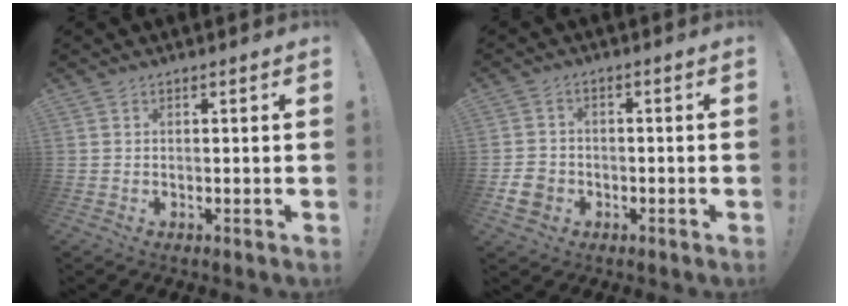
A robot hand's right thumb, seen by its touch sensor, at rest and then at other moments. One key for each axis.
{"total": 6.4, "fx": -2.7, "fy": 5.2, "fz": 2.7, "tx": -0.057, "ty": 0.014, "tz": -0.049}